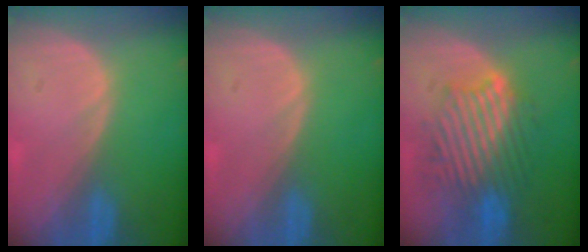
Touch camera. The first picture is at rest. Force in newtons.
{"total": 0.0}
{"total": 9.5, "press": 9.4, "slide": 1.5}